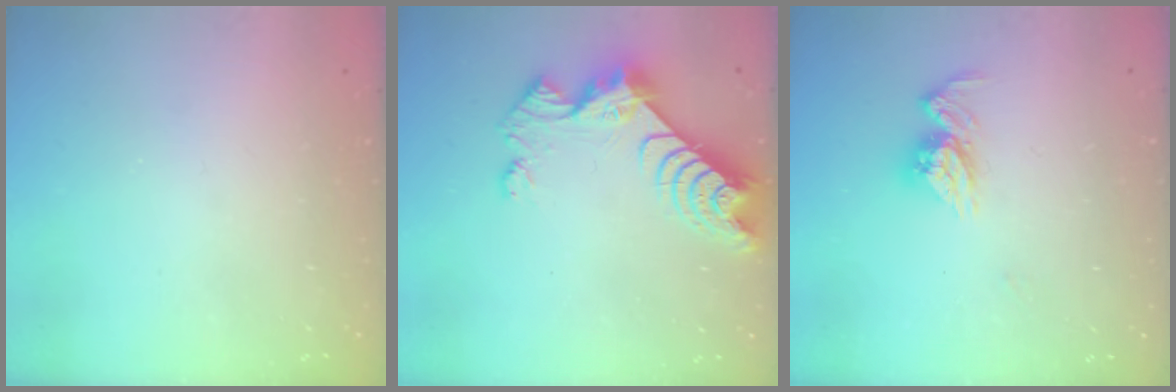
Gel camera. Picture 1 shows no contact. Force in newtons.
{"total": 9.0, "press": 9.0, "slide": 0.8}
{"total": 10.0, "press": 10.0, "slide": 0.8}